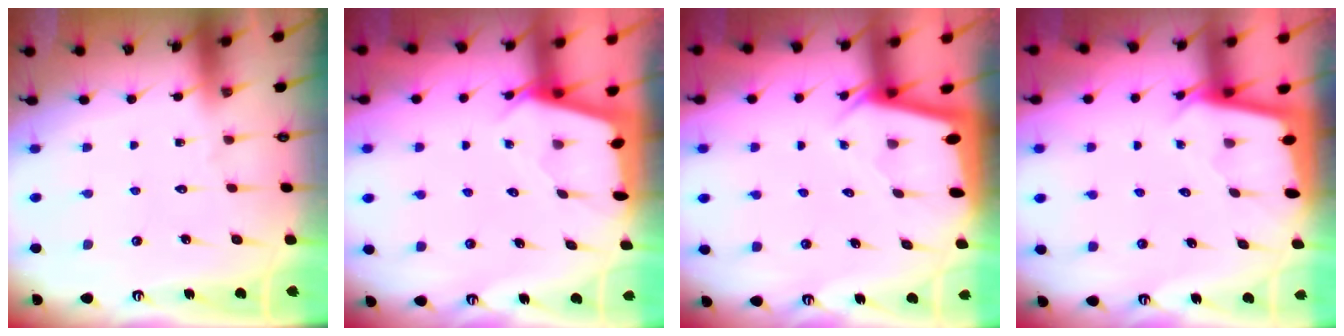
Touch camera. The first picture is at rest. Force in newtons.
{"total": 2.4, "press": 2.4, "slide": 0.3}
{"total": 1.9, "press": 1.9, "slide": 0.1}
{"total": 1.8, "press": 1.8, "slide": 0.1}